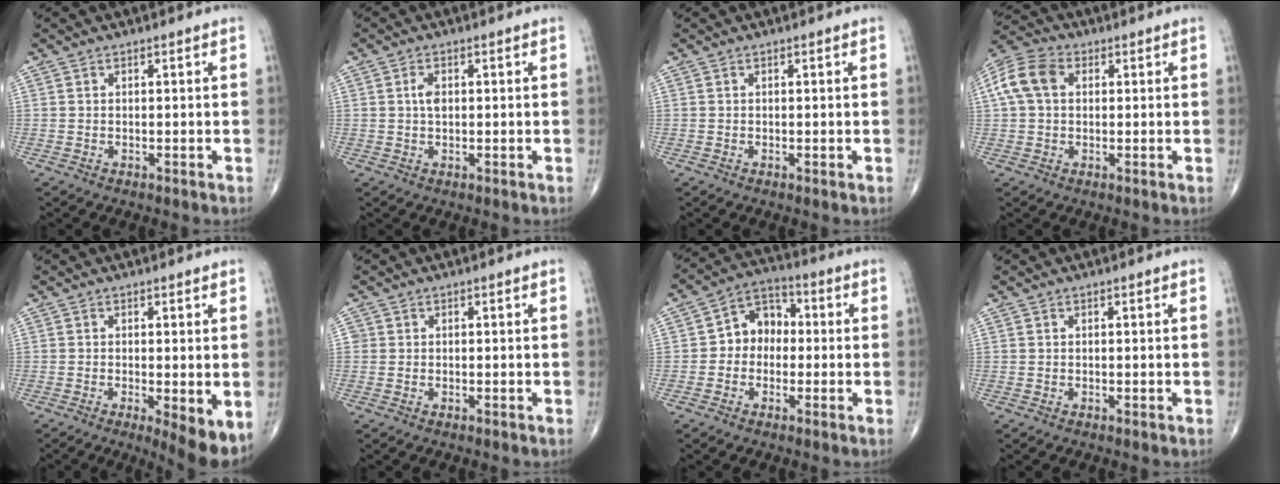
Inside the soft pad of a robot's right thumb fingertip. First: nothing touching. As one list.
[{"total": 2.5, "force": [0.4, 1.5, 1.9], "torque": [-0.035, 0.001, 0.005]}, {"total": 0.0}, {"total": 9.0, "force": [1.8, 6.4, 6.1], "torque": [-0.129, 0.027, 0.028]}, {"total": 6.1, "force": [-1.6, 1.4, 5.8], "torque": [-0.086, -0.020, -0.026]}, {"total": 0.8, "force": [0.1, 0.8, 0.1], "torque": [0.006, 0.003, 0.000]}, {"total": 8.1, "force": [-0.3, 6.5, 4.9], "torque": [-0.047, 0.032, -0.021]}, {"total": 0.0}]